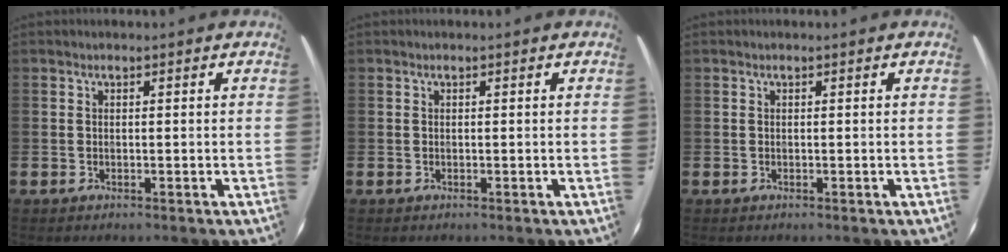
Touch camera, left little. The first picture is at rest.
{"total": 0.0}
{"total": 0.0}